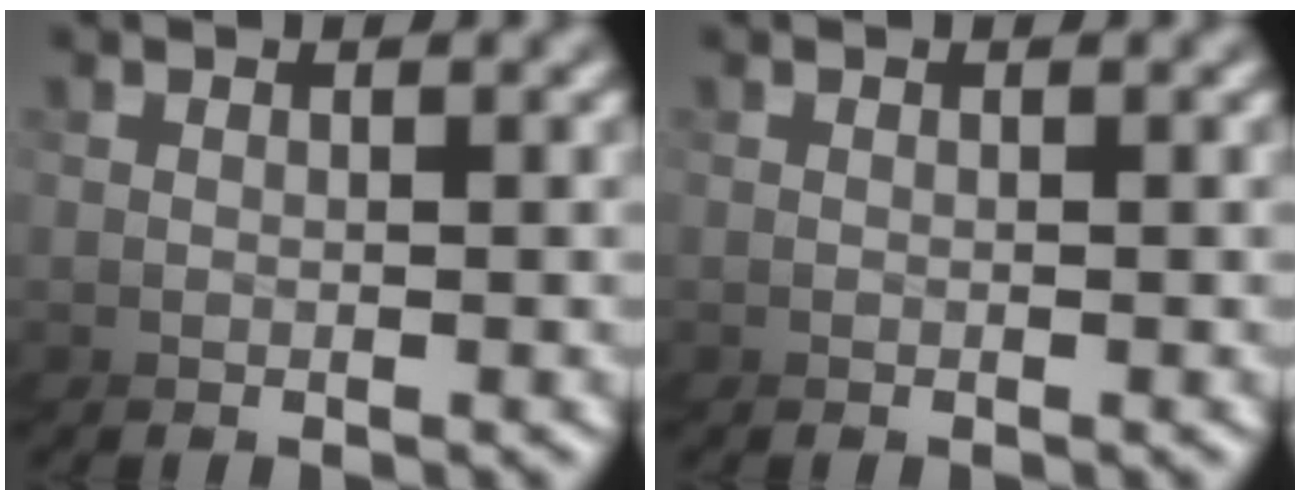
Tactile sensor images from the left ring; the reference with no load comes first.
{"total": 0.0}